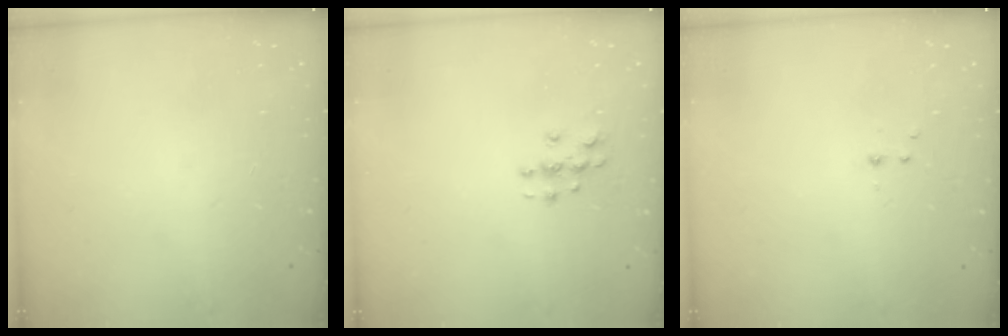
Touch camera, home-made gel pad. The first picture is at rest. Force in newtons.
{"total": 4.3, "press": 4.3, "slide": 0.6}
{"total": 2.2, "press": 1.9, "slide": 1.2}